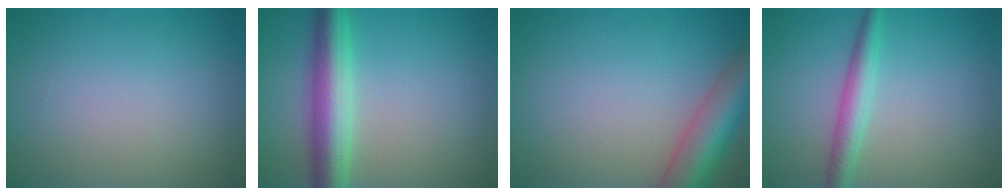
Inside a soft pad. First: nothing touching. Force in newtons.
{"total": 6.1, "press": 6.1, "slide": 0.1}
{"total": 6.9, "press": 6.9, "slide": 0.4}
{"total": 3.0, "press": 3.0, "slide": 0.1}